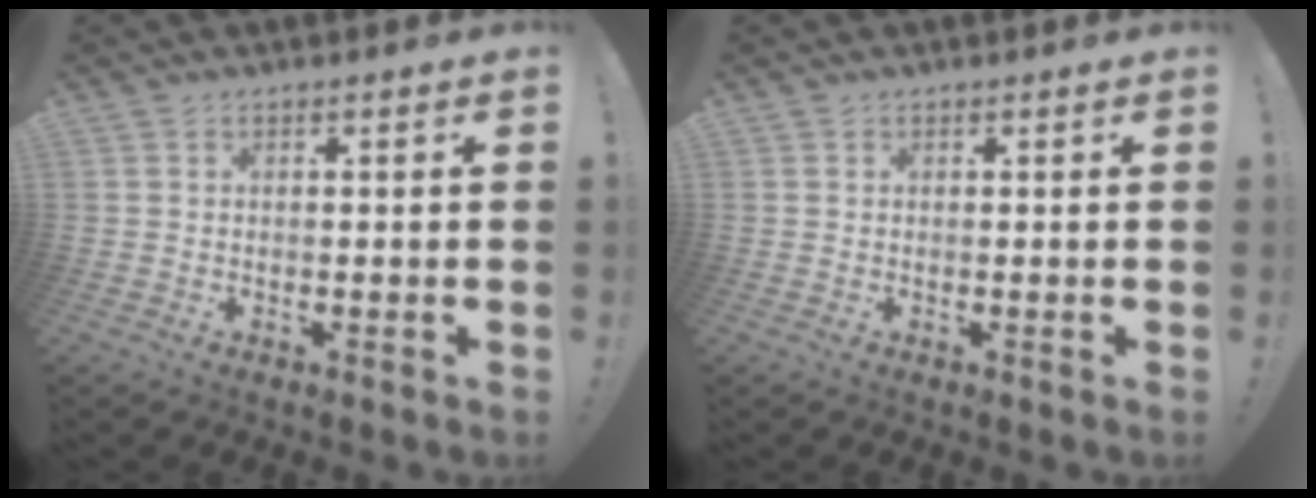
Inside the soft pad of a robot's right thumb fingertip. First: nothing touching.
{"total": 0.0}